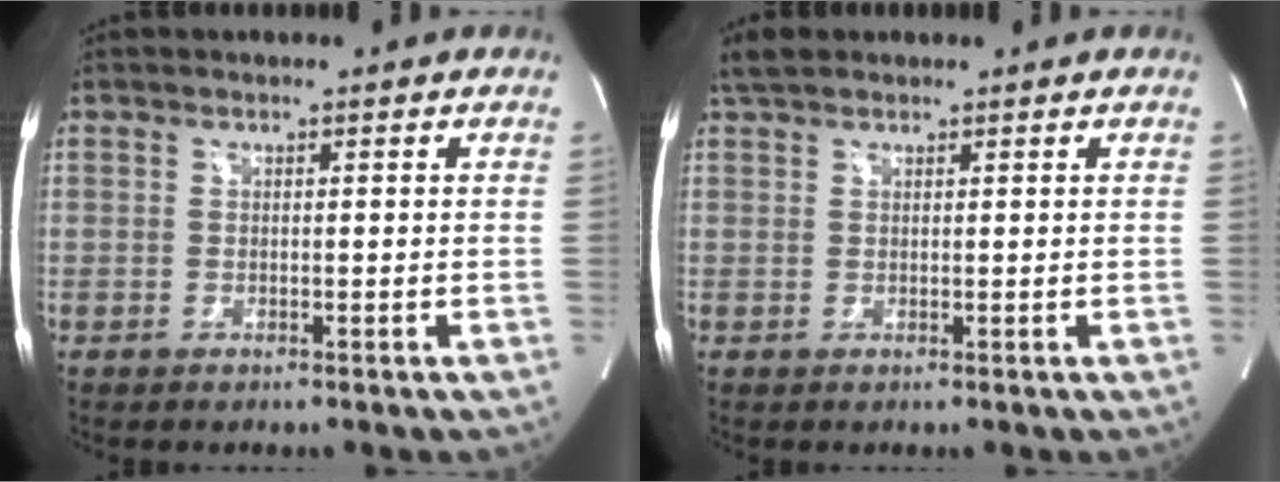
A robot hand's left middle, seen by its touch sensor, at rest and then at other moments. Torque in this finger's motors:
{"motor_torque": [0.22, -0.19, -0.06, 0.00]}